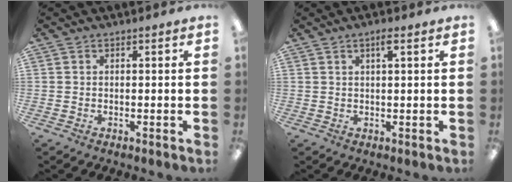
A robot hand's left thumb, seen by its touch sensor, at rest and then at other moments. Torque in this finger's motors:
{"motor_torque": [-0.30, -0.10, -0.32, -0.22, 0.00]}